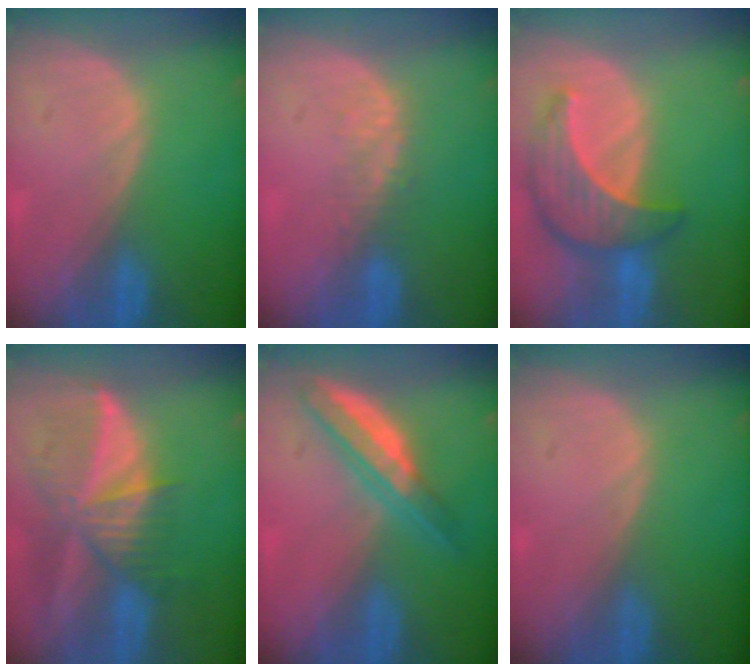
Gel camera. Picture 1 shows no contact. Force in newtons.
{"total": 2.9, "press": 2.3, "slide": 1.8}
{"total": 8.7, "press": 7.8, "slide": 3.8}
{"total": 9.5, "press": 8.3, "slide": 4.6}
{"total": 5.8, "press": 5.5, "slide": 1.9}
{"total": 0.0}